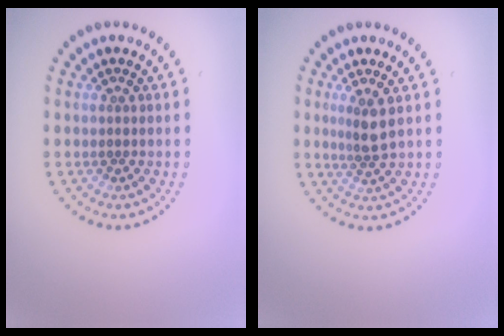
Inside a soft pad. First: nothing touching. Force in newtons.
{"total": 2.1, "press": 1.7, "slide": 1.3}